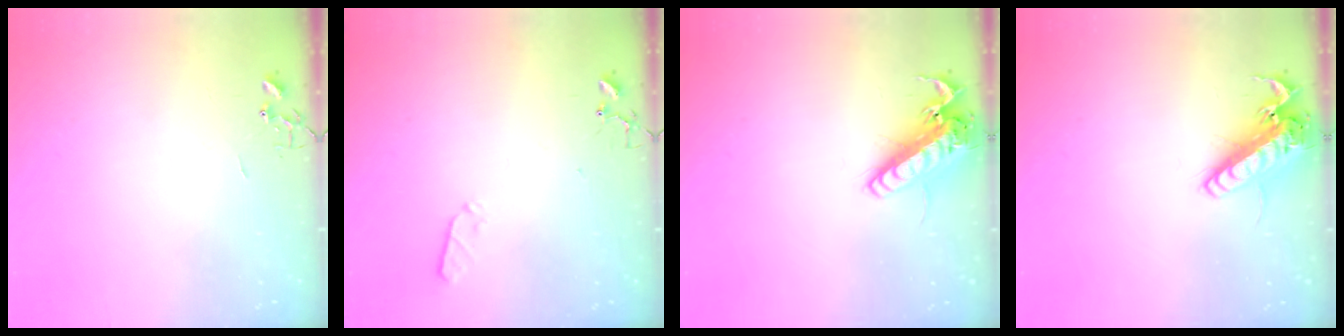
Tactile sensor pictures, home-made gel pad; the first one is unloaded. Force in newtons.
{"total": 3.6, "press": 3.6, "slide": 0.5}
{"total": 16.4, "press": 16.1, "slide": 3.2}
{"total": 16.4, "press": 16.1, "slide": 3.2}